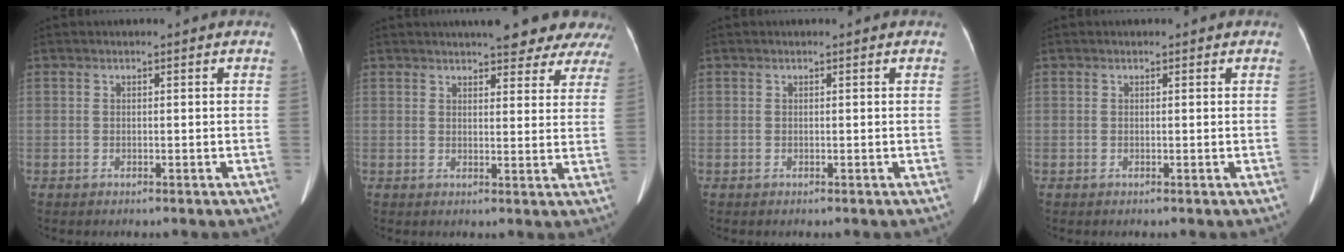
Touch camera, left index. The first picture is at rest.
{"total": 13.5, "force": [12.0, 2.8, 5.5], "torque": [-0.049, 0.004, 0.125]}
{"total": 0.0}
{"total": 0.0}